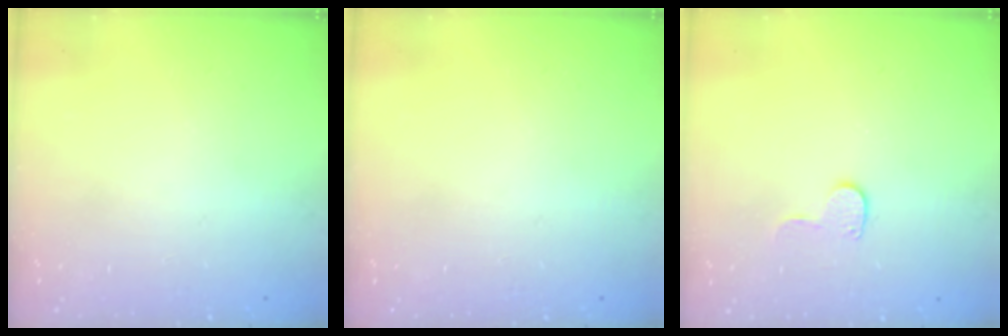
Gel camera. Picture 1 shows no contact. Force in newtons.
{"total": 0.0}
{"total": 6.4, "press": 6.4, "slide": 0.5}